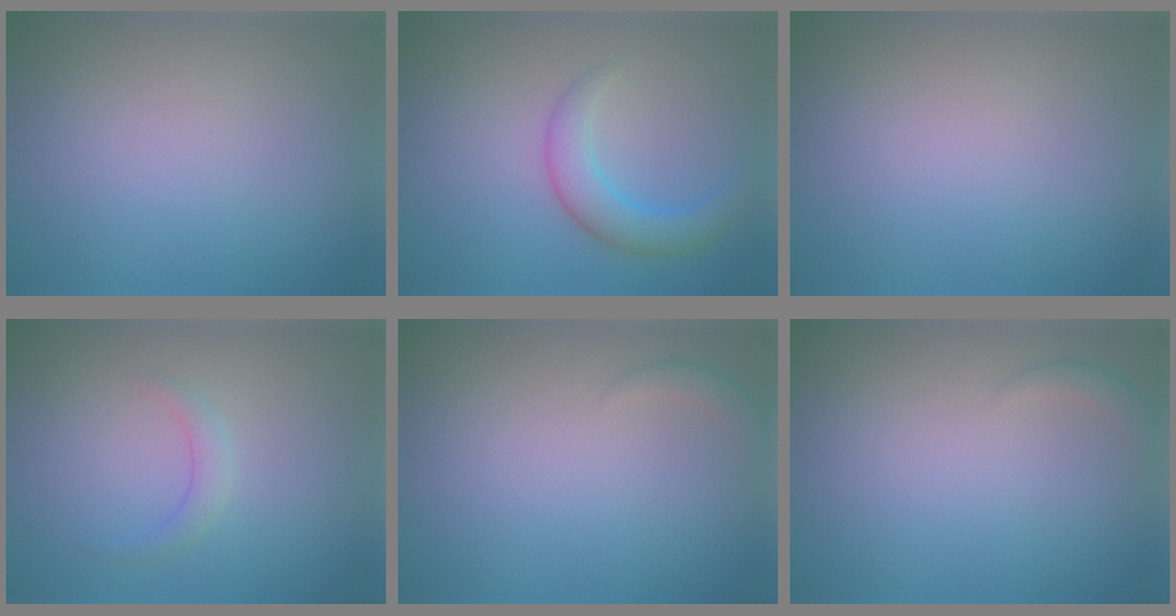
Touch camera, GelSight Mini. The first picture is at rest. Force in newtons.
{"total": 3.4, "press": 3.4, "slide": 0.2}
{"total": 0.0}
{"total": 1.4, "press": 1.4, "slide": 0.1}
{"total": 1.1, "press": 1.1, "slide": 0.1}
{"total": 1.1, "press": 1.1, "slide": 0.1}